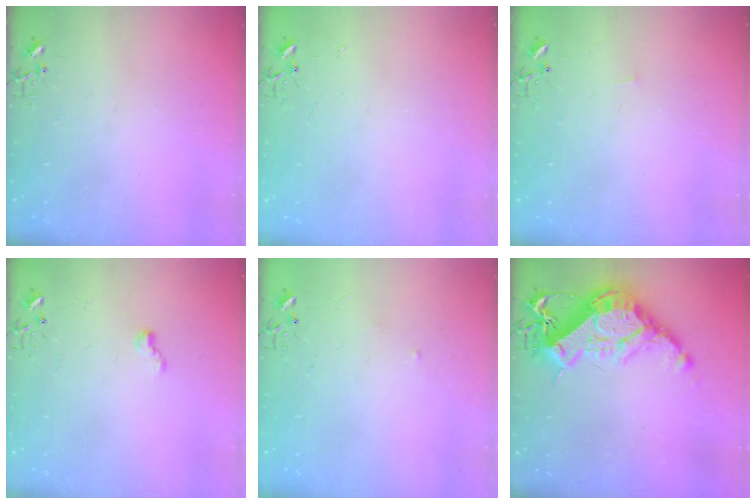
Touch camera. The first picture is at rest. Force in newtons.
{"total": 1.7, "press": 1.7, "slide": 0.2}
{"total": 2.7, "press": 2.6, "slide": 0.4}
{"total": 5.1, "press": 5.0, "slide": 0.6}
{"total": 2.9, "press": 2.9, "slide": 0.4}
{"total": 21.9, "press": 21.8, "slide": 2.0}